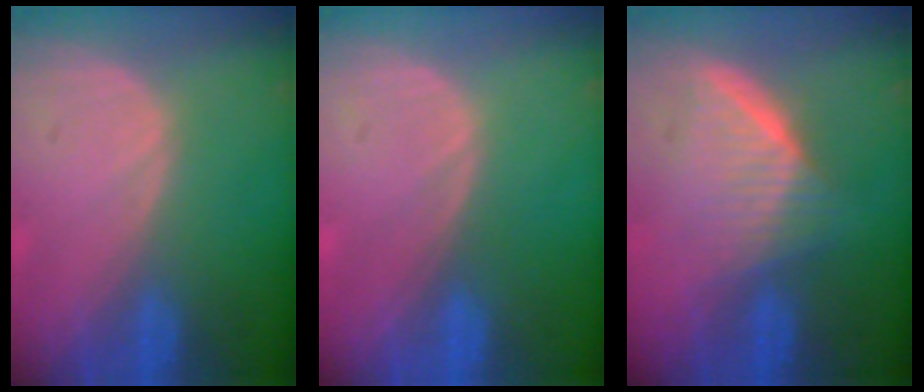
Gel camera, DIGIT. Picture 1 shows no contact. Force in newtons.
{"total": 0.0}
{"total": 6.8, "press": 6.0, "slide": 3.1}